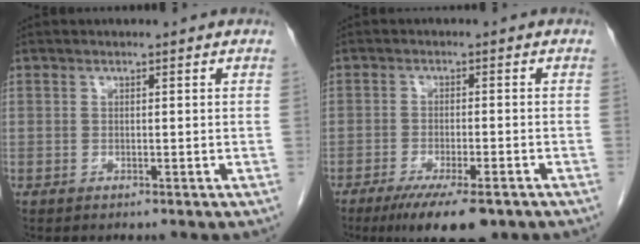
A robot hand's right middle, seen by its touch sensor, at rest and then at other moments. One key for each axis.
{"total": 9.5, "fx": -6.5, "fy": 2.0, "fz": 6.7, "tx": -0.102, "ty": -0.020, "tz": -0.097}